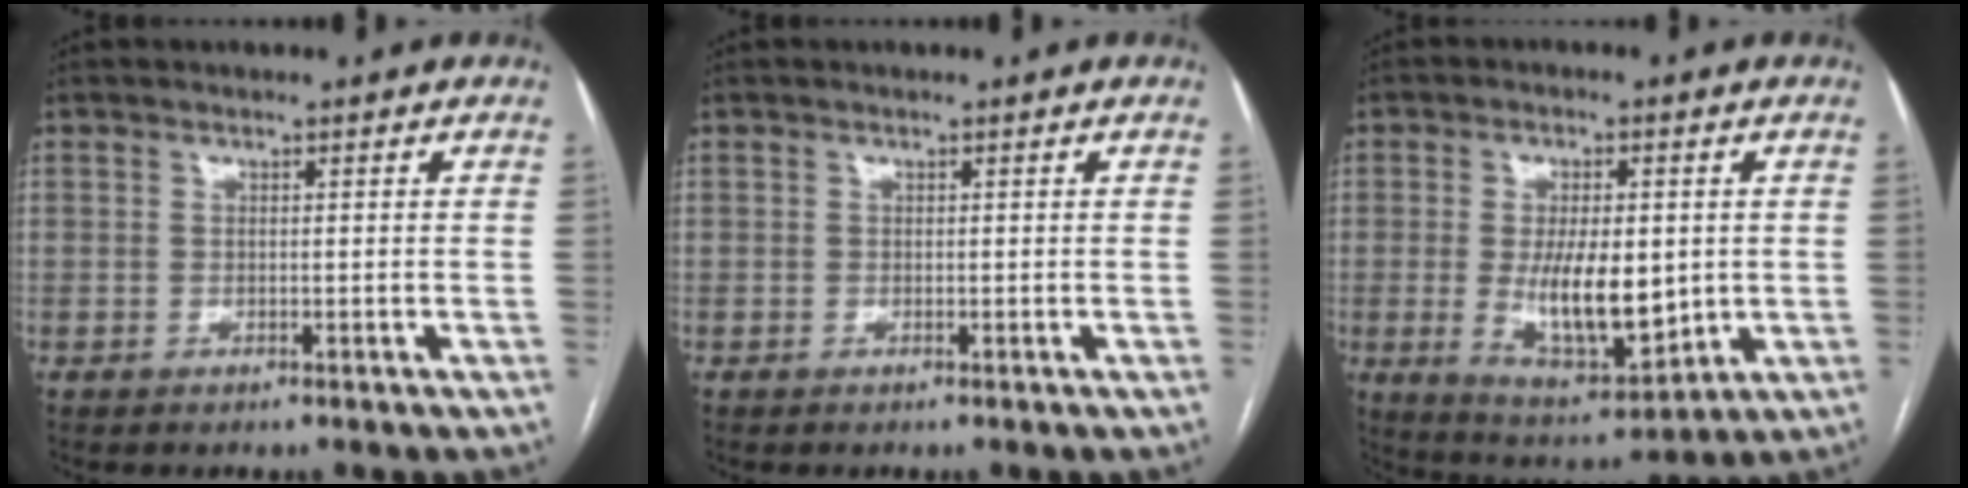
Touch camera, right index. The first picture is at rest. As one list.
[{"total": 0.0}, {"total": 12.0, "force": [-0.4, 4.6, 11.1], "torque": [-0.197, -0.014, 0.008]}]